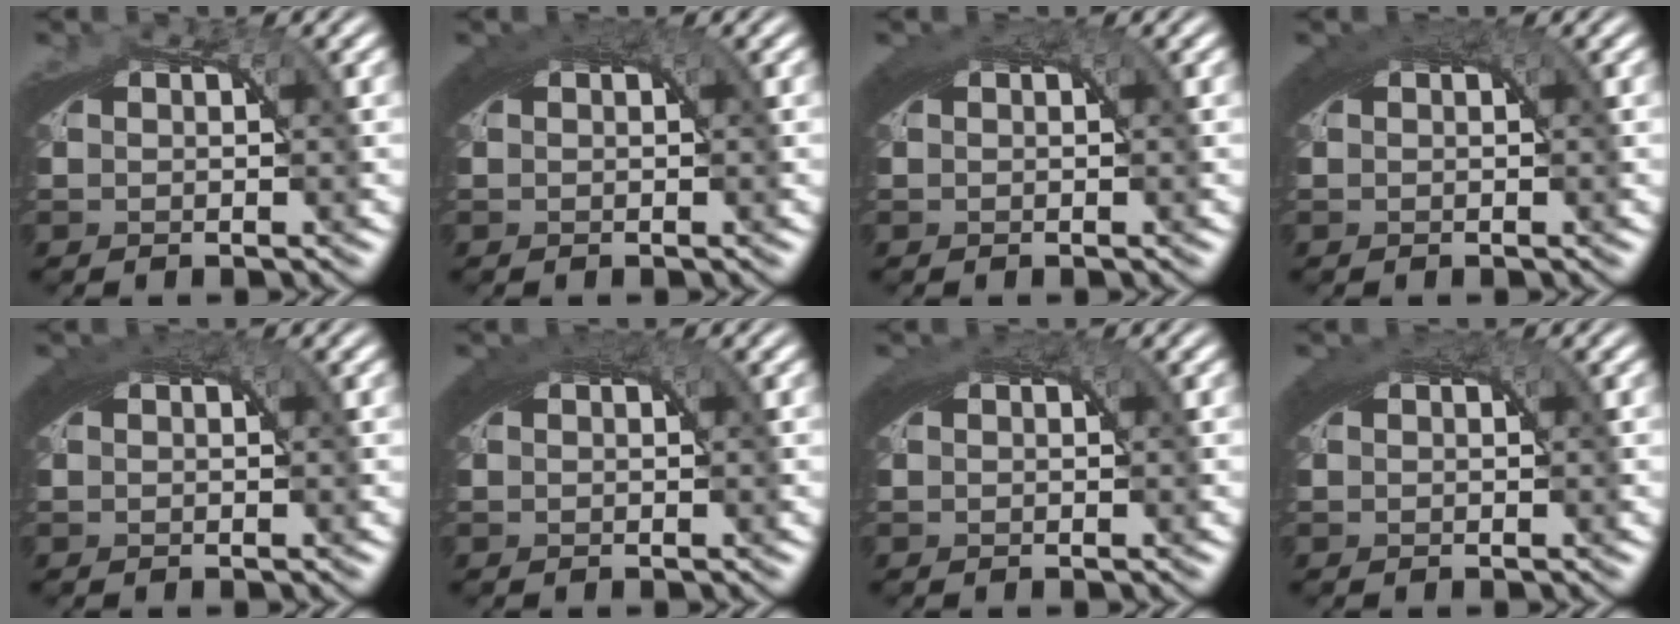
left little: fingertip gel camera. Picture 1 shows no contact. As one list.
[{"total": 2.6, "force": [1.3, 0.6, 2.2], "torque": [-0.026, 0.012, 0.016]}, {"total": 2.0, "force": [1.0, 0.5, 1.6], "torque": [-0.019, 0.009, 0.012]}, {"total": 2.5, "force": [1.3, 0.5, 2.0], "torque": [-0.023, 0.012, 0.015]}, {"total": 2.8, "force": [1.3, 0.7, 2.3], "torque": [-0.028, 0.012, 0.016]}, {"total": 2.8, "force": [1.4, 0.7, 2.3], "torque": [-0.027, 0.014, 0.017]}, {"total": 2.1, "force": [1.0, 0.6, 1.7], "torque": [-0.021, 0.008, 0.013]}, {"total": 2.0, "force": [1.1, 0.5, 1.6], "torque": [-0.018, 0.009, 0.013]}]